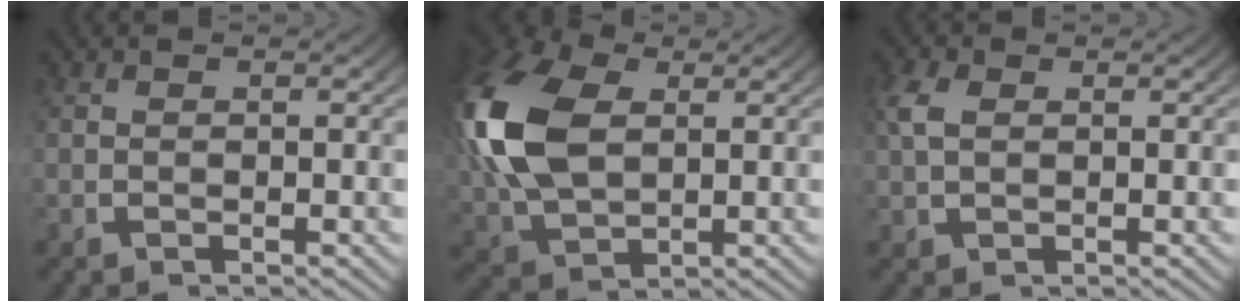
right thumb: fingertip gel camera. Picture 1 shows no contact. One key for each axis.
{"total": 11.1, "fx": 1.7, "fy": 7.6, "fz": 7.8, "tx": -0.197, "ty": -0.027, "tz": 0.046}
{"total": 2.1, "fx": 0.7, "fy": 1.4, "fz": 1.4, "tx": -0.034, "ty": 0.001, "tz": 0.017}